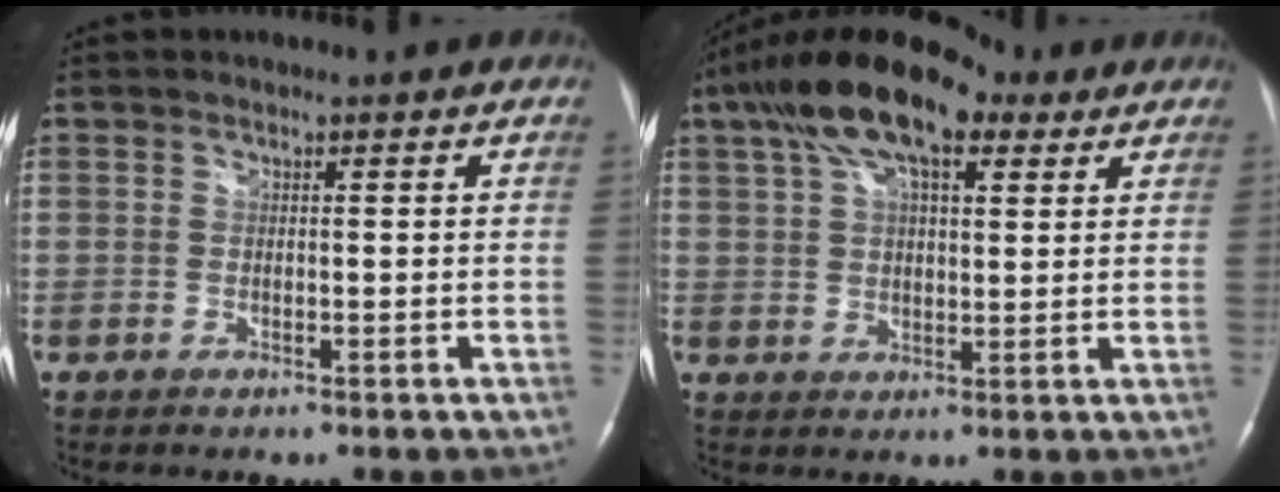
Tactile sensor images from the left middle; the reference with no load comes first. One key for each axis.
{"total": 14.5, "fx": 8.9, "fy": 5.2, "fz": 10.2, "tx": -0.203, "ty": 0.047, "tz": 0.160}